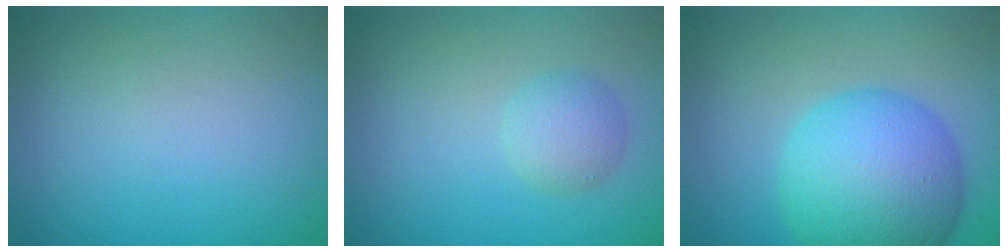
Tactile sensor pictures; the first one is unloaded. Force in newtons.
{"total": 2.2, "press": 2.2, "slide": 0.2}
{"total": 10.0, "press": 10.0, "slide": 0.1}